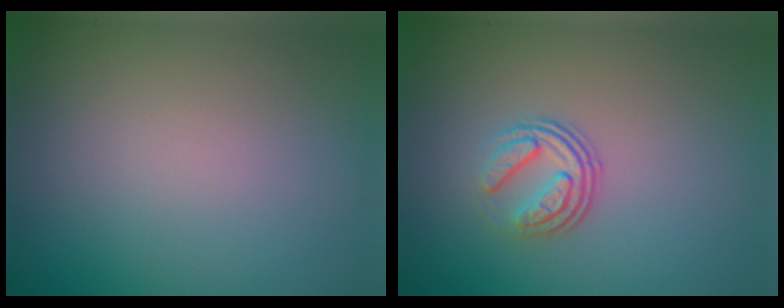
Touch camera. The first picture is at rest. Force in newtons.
{"total": 3.4, "press": 2.3, "slide": 2.5}